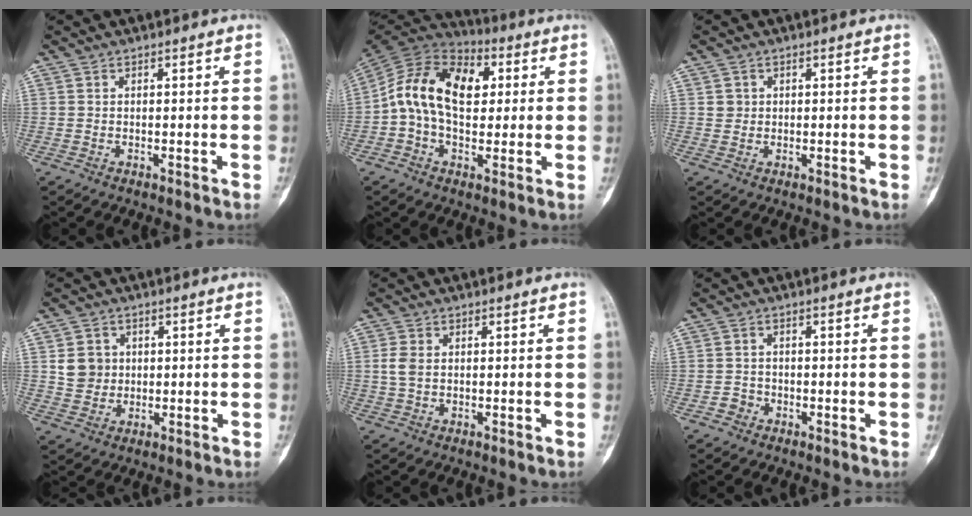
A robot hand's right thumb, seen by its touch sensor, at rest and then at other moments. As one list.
[{"total": 16.2, "force": [1.9, 10.6, 12.1], "torque": [-0.194, 0.026, 0.024]}, {"total": 1.5, "force": [0.3, 1.4, 0.3], "torque": [0.006, 0.002, 0.004]}, {"total": 5.3, "force": [0.9, 4.8, 1.9], "torque": [-0.011, -0.001, 0.017]}, {"total": 2.7, "force": [0.3, 1.7, 2.0], "torque": [-0.050, 0.003, 0.006]}, {"total": 1.9, "force": [-1.1, 1.6, 0.2], "torque": [0.006, 0.010, -0.023]}]